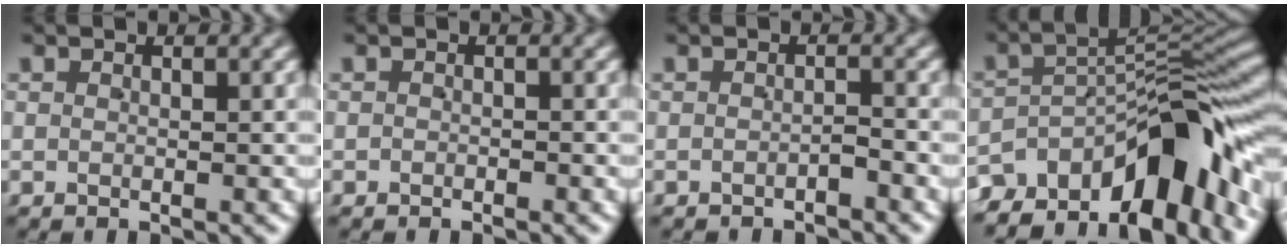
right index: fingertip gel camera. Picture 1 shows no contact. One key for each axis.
{"total": 0.7, "fx": -0.6, "fy": 0.0, "fz": -0.3, "tx": 0.010, "ty": -0.005, "tz": -0.008}
{"total": 1.4, "fx": -1.4, "fy": 0.2, "fz": 0.0, "tx": 0.005, "ty": -0.003, "tz": -0.022}
{"total": 12.5, "fx": -6.2, "fy": 5.9, "fz": 9.1, "tx": -0.132, "ty": -0.018, "tz": -0.088}